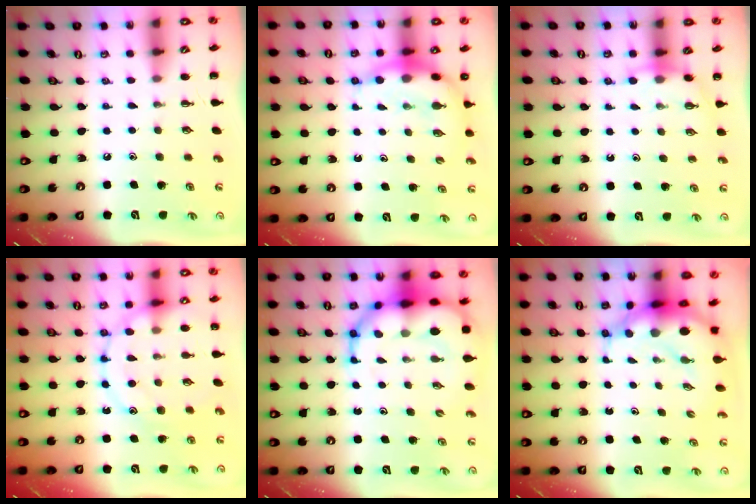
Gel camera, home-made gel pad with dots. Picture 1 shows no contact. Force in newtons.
{"total": 7.7, "press": 7.5, "slide": 1.5}
{"total": 4.2, "press": 4.1, "slide": 0.9}
{"total": 16.9, "press": 16.8, "slide": 0.7}
{"total": 13.4, "press": 12.9, "slide": 3.6}
{"total": 9.1, "press": 8.8, "slide": 2.4}